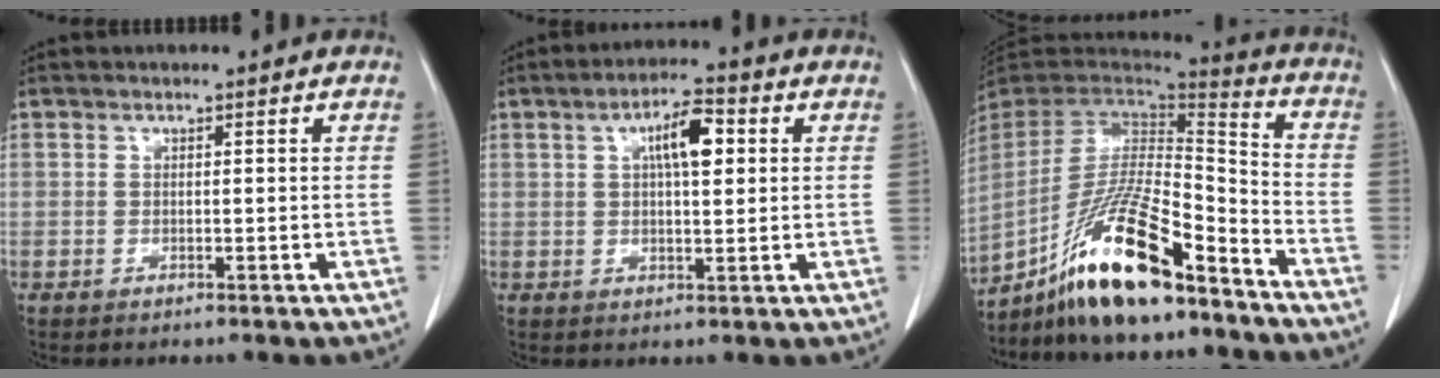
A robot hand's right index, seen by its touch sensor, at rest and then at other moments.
{"total": 6.6, "force": [1.9, 1.9, 6.0], "torque": [-0.102, 0.013, 0.031]}
{"total": 18.5, "force": [-12.7, 3.0, 13.1], "torque": [-0.271, -0.010, -0.232]}